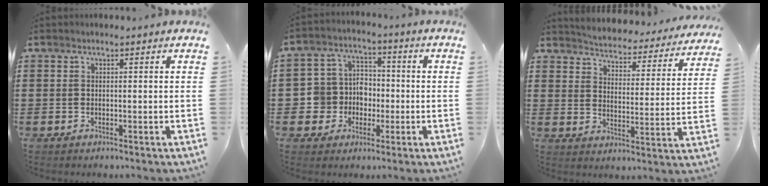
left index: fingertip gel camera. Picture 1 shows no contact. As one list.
[{"total": 6.7, "force": [-1.0, 6.6, 1.0], "torque": [-0.052, 0.010, -0.017]}, {"total": 3.8, "force": [3.8, -0.2, -0.1], "torque": [-0.023, -0.040, 0.058]}]